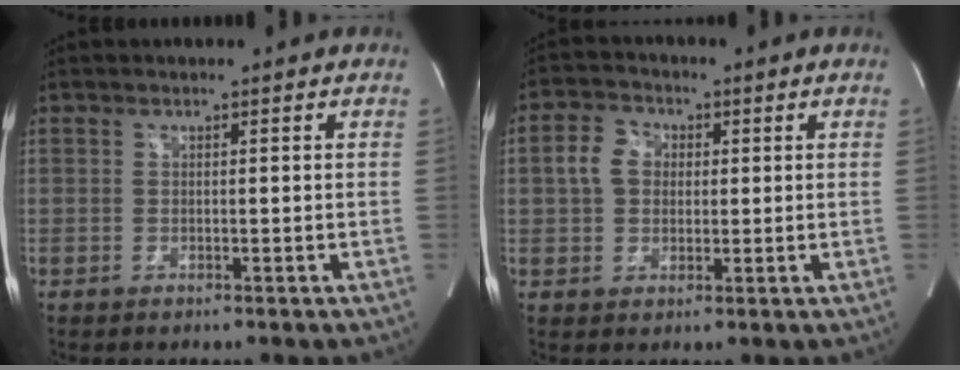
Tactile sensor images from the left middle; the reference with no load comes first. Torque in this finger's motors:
{"motor_torque": [0.67, -0.06, 0.02, 0.02]}